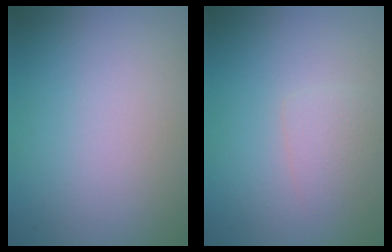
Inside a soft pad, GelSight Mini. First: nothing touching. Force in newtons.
{"total": 1.3, "press": 1.3, "slide": 0.1}